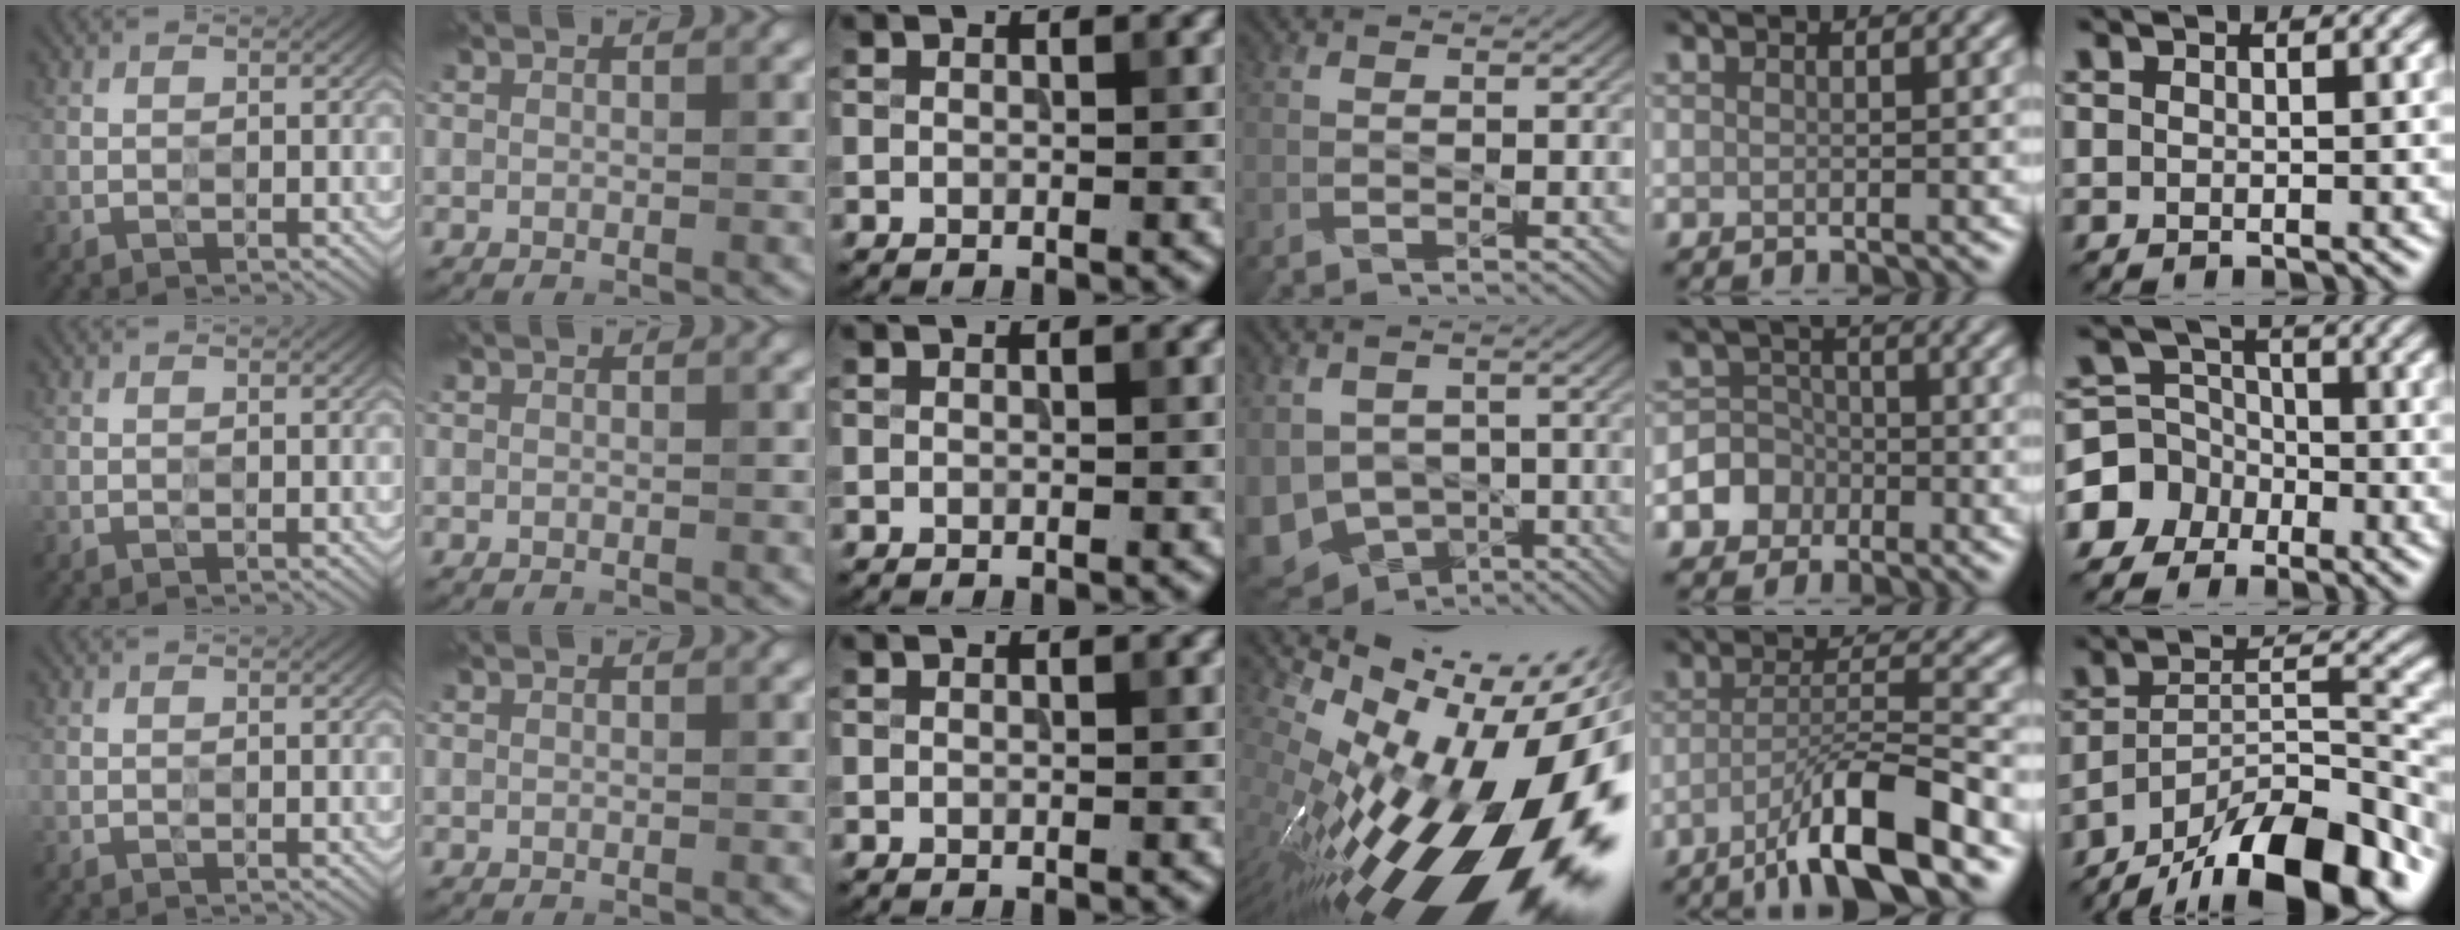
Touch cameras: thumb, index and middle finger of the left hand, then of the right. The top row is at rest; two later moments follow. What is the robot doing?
{"motion": "press", "object": "grip strengthener"}